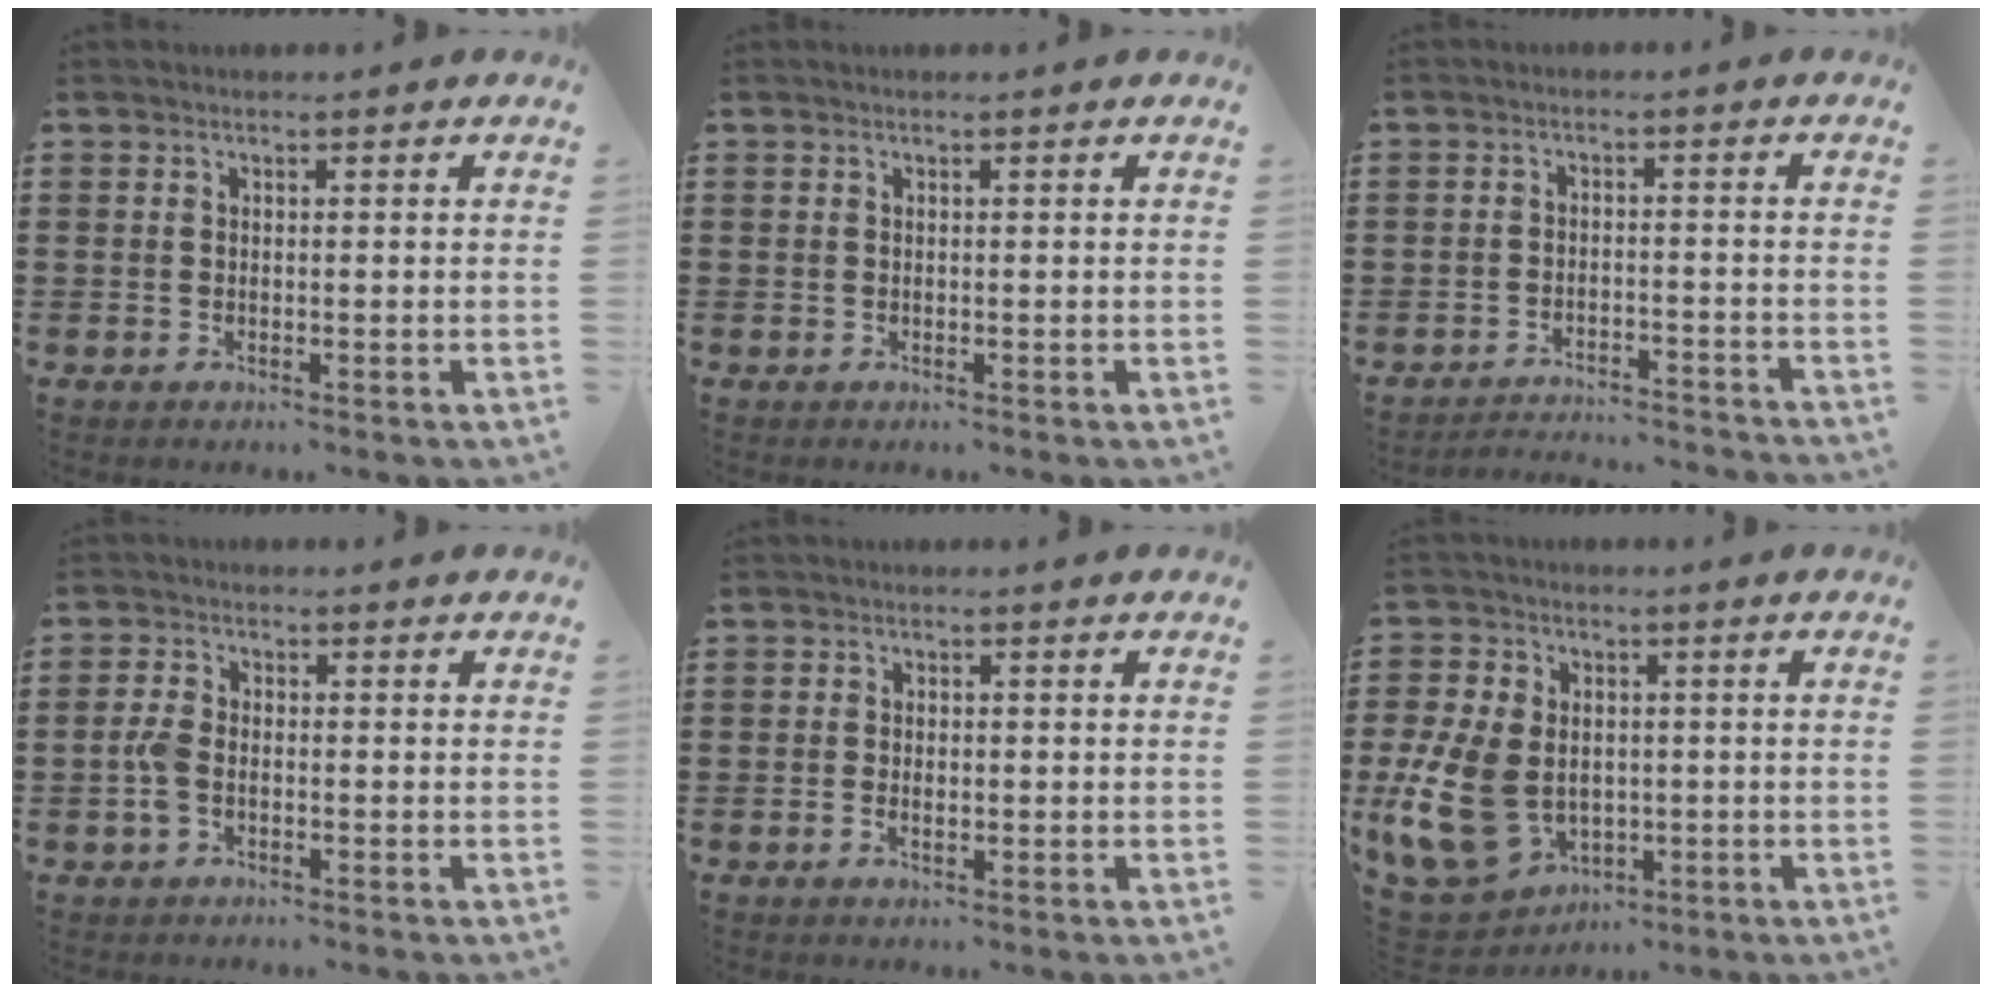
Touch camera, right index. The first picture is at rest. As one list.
[{"total": 0.0}, {"total": 2.9, "force": [-2.9, 0.0, 0.1], "torque": [-0.007, 0.002, -0.061]}, {"total": 3.8, "force": [-1.1, 2.1, 3.0], "torque": [-0.083, -0.005, -0.027]}, {"total": 1.8, "force": [-0.5, 0.9, 1.4], "torque": [-0.026, 0.003, -0.010]}, {"total": 13.8, "force": [-2.3, 9.9, 9.3], "torque": [-0.247, 0.002, -0.042]}]